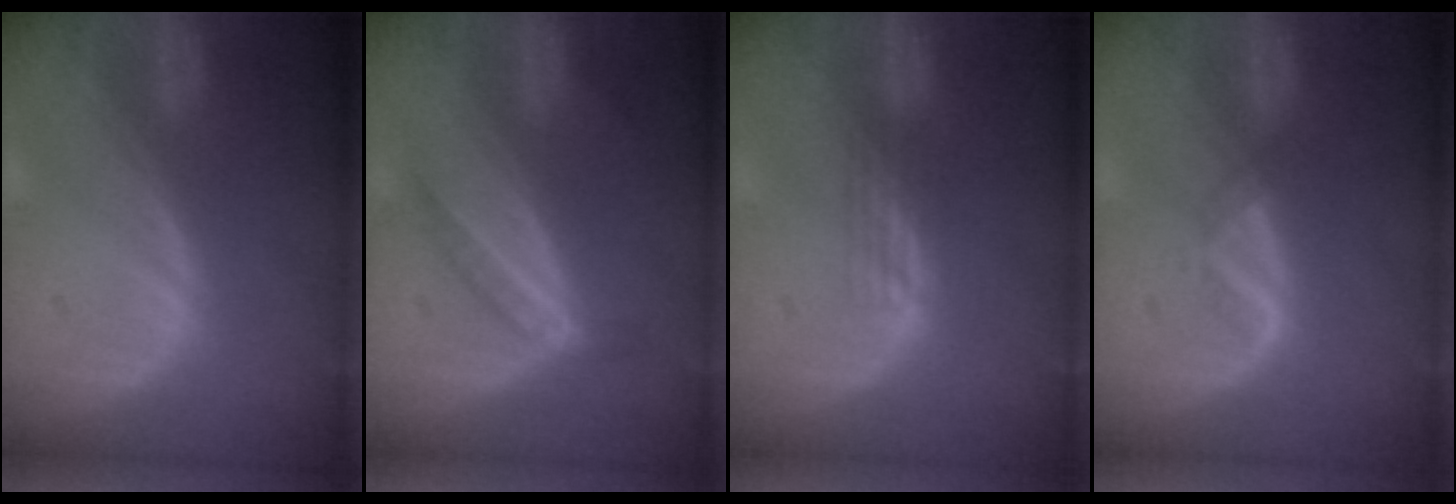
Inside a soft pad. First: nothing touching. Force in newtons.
{"total": 4.4, "press": 3.9, "slide": 2.1}
{"total": 2.1, "press": 1.6, "slide": 1.3}
{"total": 1.6, "press": 1.5, "slide": 0.7}